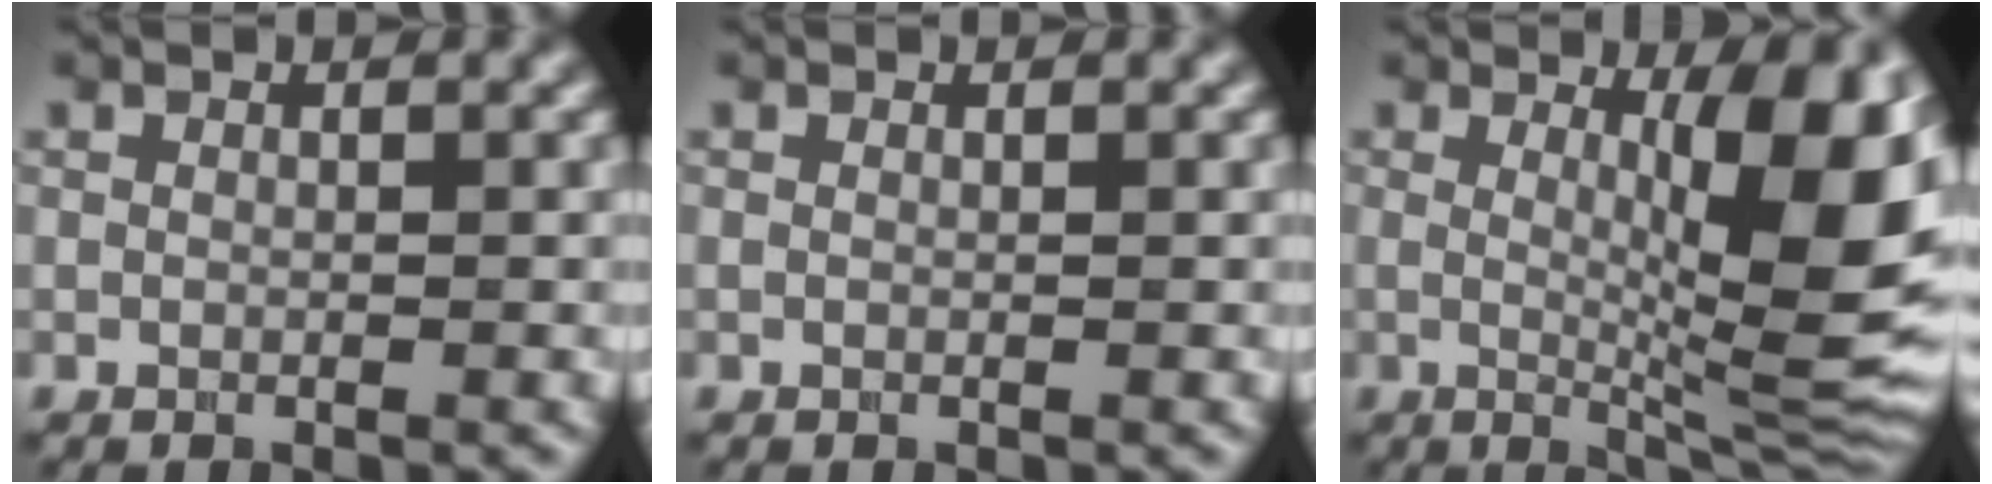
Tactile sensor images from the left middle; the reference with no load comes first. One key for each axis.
{"total": 0.0}
{"total": 11.2, "fx": 1.2, "fy": 2.8, "fz": 10.7, "tx": -0.127, "ty": -0.012, "tz": 0.030}